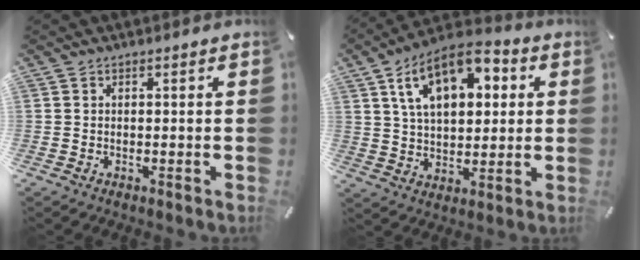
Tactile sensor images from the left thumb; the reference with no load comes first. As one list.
[{"total": 14.8, "force": [6.5, 8.7, 10.0], "torque": [-0.175, -0.009, 0.115]}]